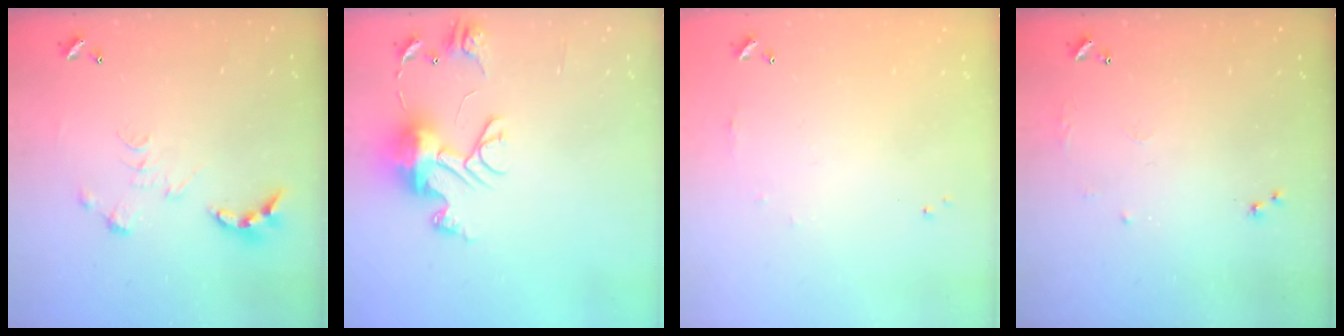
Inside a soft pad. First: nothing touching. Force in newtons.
{"total": 12.0, "press": 11.9, "slide": 1.2}
{"total": 4.7, "press": 4.7, "slide": 0.7}
{"total": 6.4, "press": 6.3, "slide": 1.0}